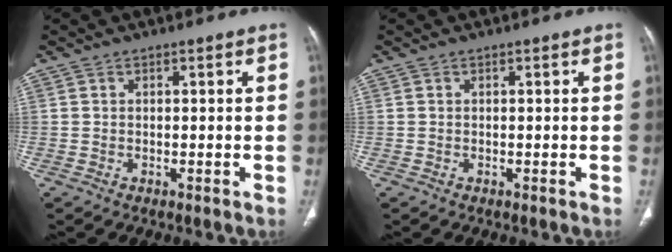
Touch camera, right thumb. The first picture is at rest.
{"total": 0.0}